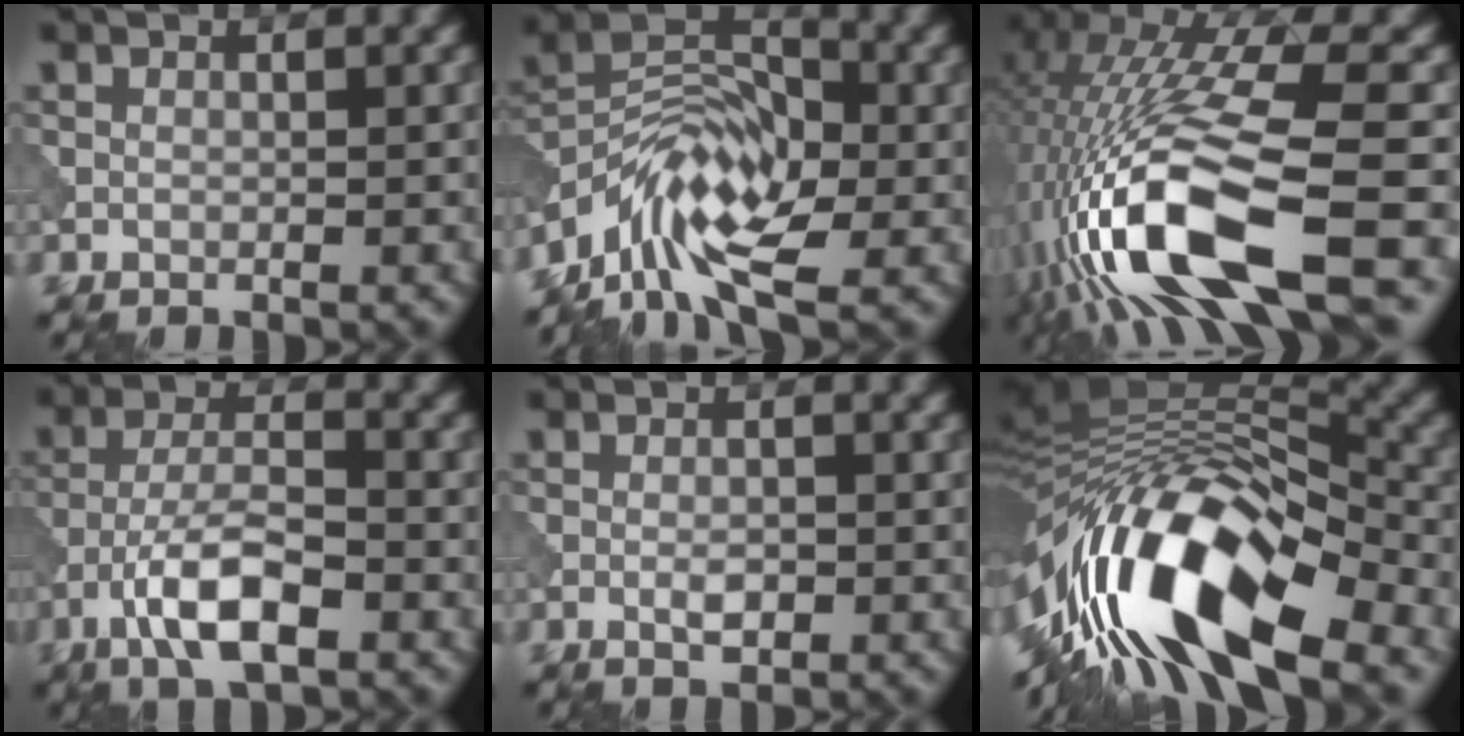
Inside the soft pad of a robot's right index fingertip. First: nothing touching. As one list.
[{"total": 9.4, "force": [-5.7, 4.3, 6.2], "torque": [-0.098, 0.006, -0.124]}, {"total": 15.6, "force": [-5.2, 5.4, 13.7], "torque": [-0.270, 0.003, -0.087]}, {"total": 6.5, "force": [-3.2, 2.2, 5.2], "torque": [-0.095, 0.005, -0.064]}, {"total": 1.6, "force": [-0.5, 0.7, 1.3], "torque": [-0.023, 0.000, -0.010]}, {"total": 16.6, "force": [-6.4, 6.5, 13.9], "torque": [-0.251, 0.012, -0.124]}]